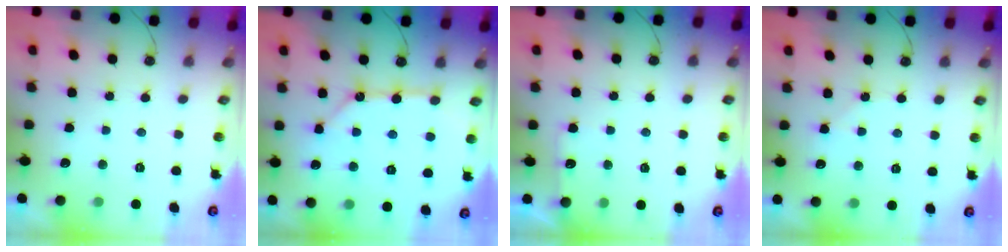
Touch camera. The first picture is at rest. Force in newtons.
{"total": 11.4, "press": 11.4, "slide": 0.9}
{"total": 5.0, "press": 4.9, "slide": 0.8}
{"total": 4.9, "press": 4.8, "slide": 0.7}